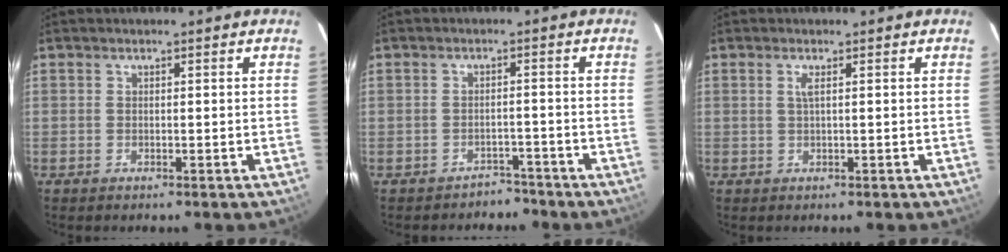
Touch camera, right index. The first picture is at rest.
{"total": 3.5, "force": [-2.9, 1.8, -0.5], "torque": [0.009, 0.021, -0.036]}
{"total": 1.2, "force": [0.3, -0.2, 1.1], "torque": [-0.024, 0.001, 0.005]}